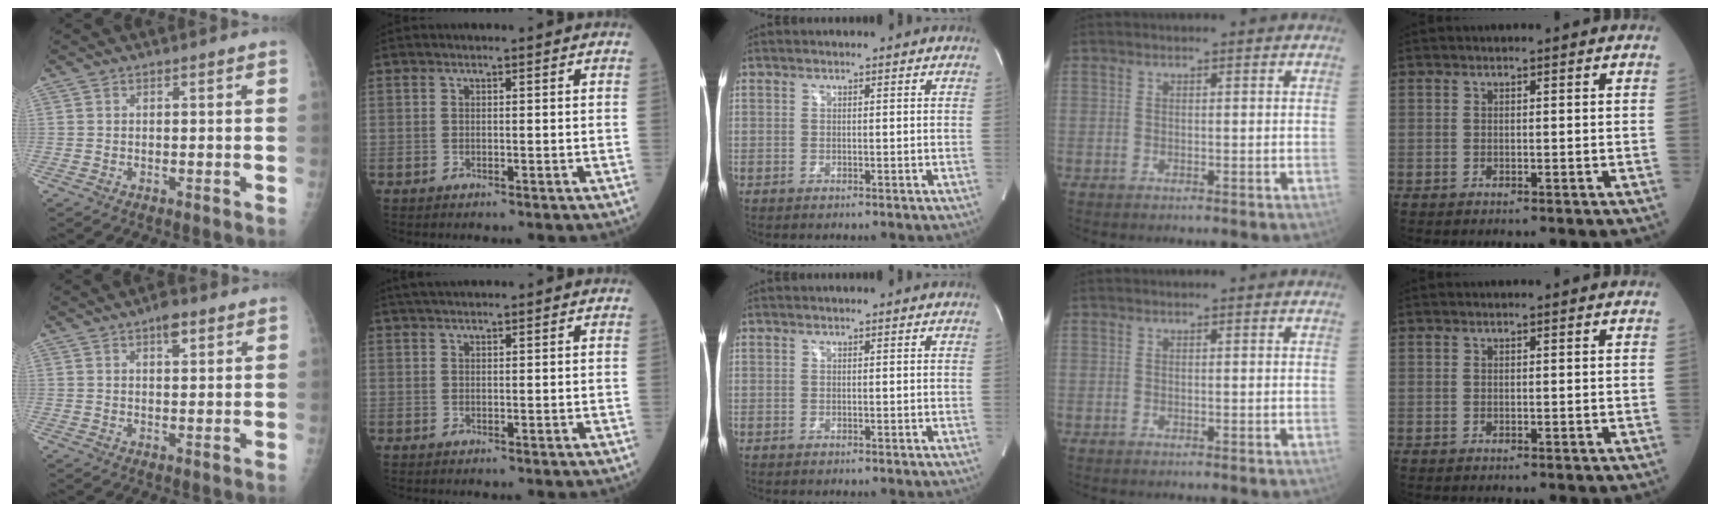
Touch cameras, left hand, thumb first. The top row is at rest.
{"thumb": {"total": 3.6, "force": [2.1, 1.6, 2.5], "torque": [-0.024, -0.008, 0.029]}, "index": {"total": 3.4, "force": [3.0, 0.2, 1.6], "torque": [-0.025, 0.027, 0.052]}}